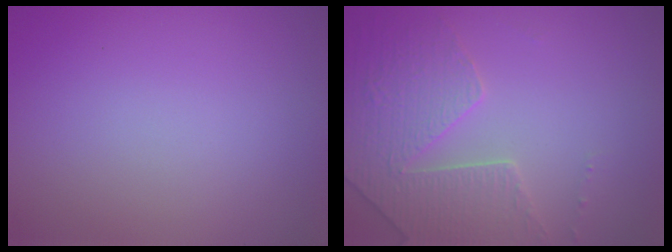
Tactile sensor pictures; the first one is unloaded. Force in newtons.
{"total": 3.9, "press": 3.8, "slide": 0.9}